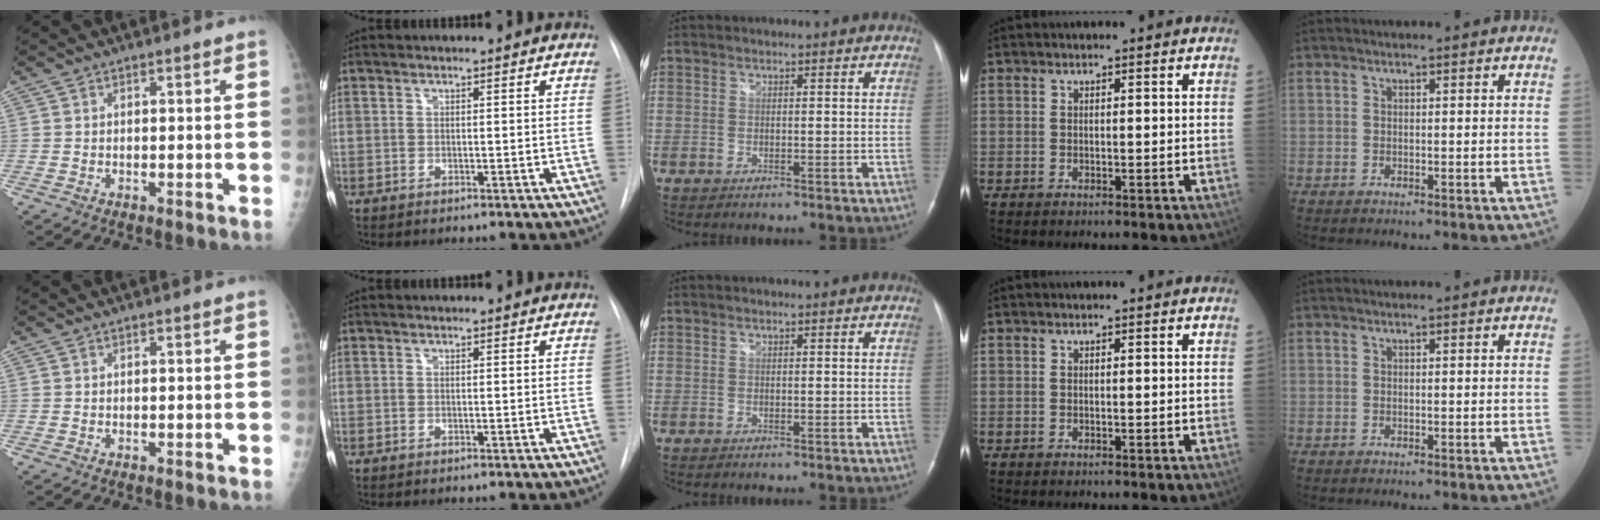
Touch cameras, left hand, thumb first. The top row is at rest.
{}